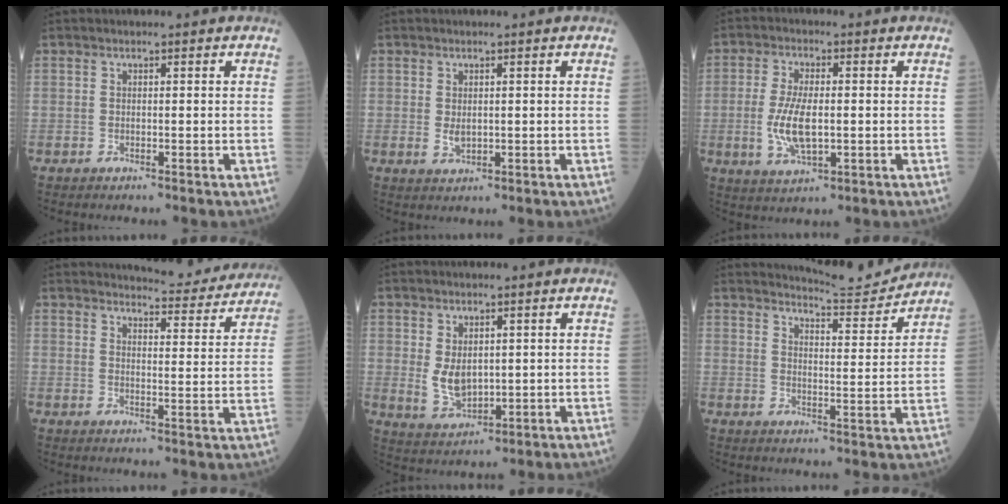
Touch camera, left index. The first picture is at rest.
{"total": 1.7, "force": [0.2, 1.1, 1.4], "torque": [-0.028, -0.005, 0.009]}
{"total": 7.2, "force": [-0.9, 2.6, 6.7], "torque": [-0.145, -0.005, -0.013]}
{"total": 12.0, "force": [11.7, 1.5, 2.3], "torque": [-0.022, -0.022, 0.130]}
{"total": 4.8, "force": [0.7, 3.0, 3.7], "torque": [-0.081, -0.007, 0.029]}
{"total": 7.9, "force": [7.9, -0.8, -0.2], "torque": [-0.013, -0.020, 0.112]}